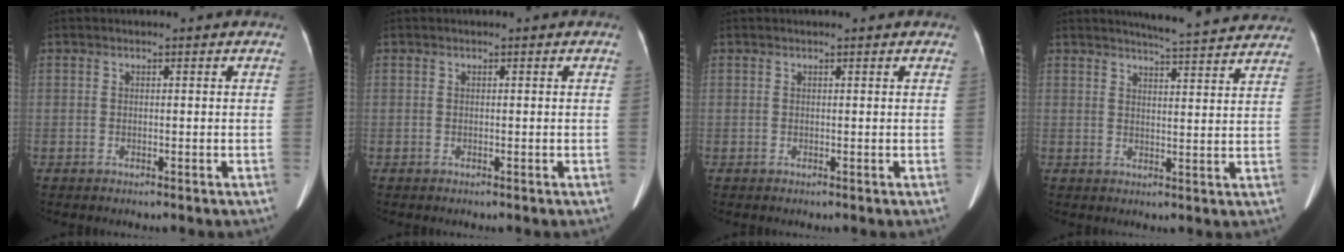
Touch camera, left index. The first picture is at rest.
{"total": 0.0}
{"total": 0.7, "force": [0.6, 0.1, 0.3], "torque": [-0.008, 0.007, 0.009]}
{"total": 12.6, "force": [11.9, 0.4, 4.0], "torque": [-0.052, -0.009, 0.135]}